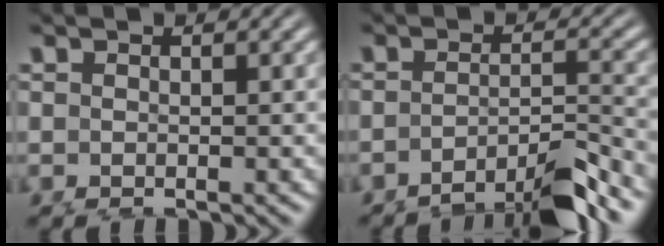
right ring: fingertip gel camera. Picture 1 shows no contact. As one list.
[{"total": 7.2, "force": [-5.5, 2.8, 3.8], "torque": [-0.048, -0.019, -0.077]}]